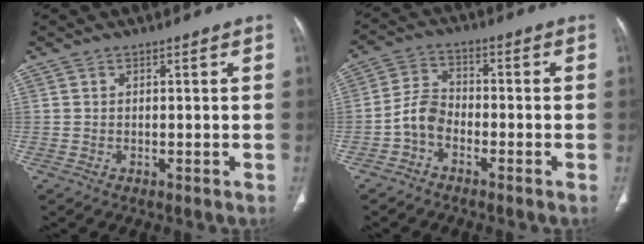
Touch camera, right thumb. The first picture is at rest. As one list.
[{"total": 5.2, "force": [-2.5, 3.3, 3.1], "torque": [-0.055, 0.023, -0.060]}]